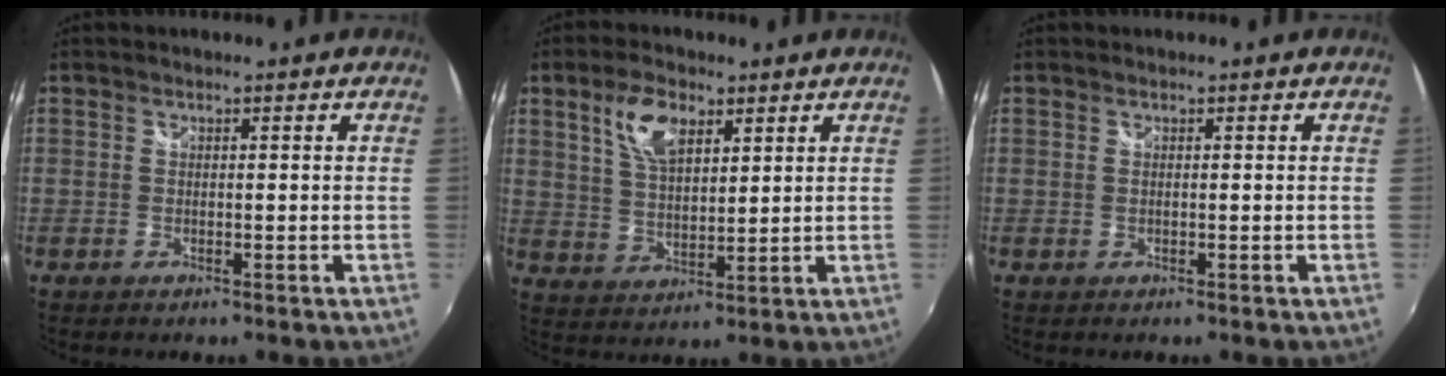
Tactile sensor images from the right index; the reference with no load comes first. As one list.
[{"total": 8.1, "force": [4.2, 4.0, 5.7], "torque": [-0.110, 0.012, 0.081]}, {"total": 0.0}]